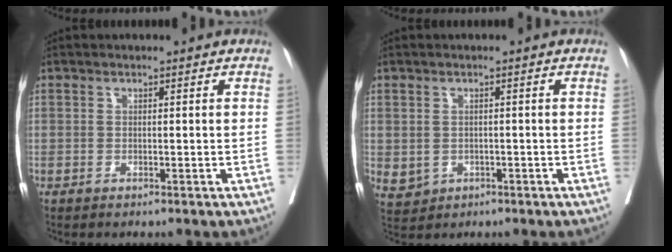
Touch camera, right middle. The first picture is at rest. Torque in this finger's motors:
{"motor_torque": [0.21, -0.25, 0.04, 0.00]}